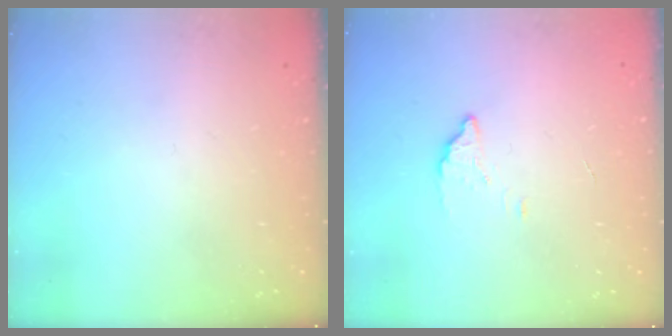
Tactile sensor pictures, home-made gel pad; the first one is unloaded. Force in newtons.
{"total": 2.1, "press": 2.1, "slide": 0.1}